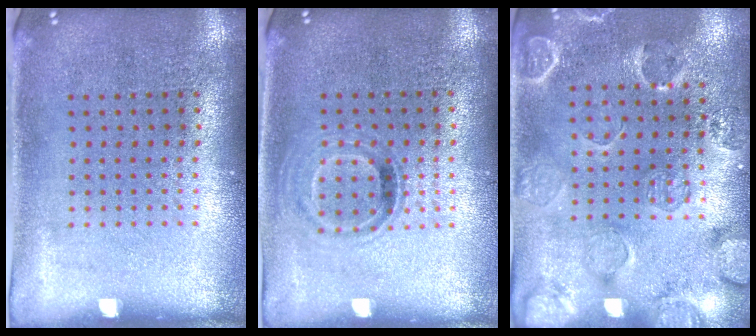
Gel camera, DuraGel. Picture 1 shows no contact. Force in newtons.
{"total": 1.0, "press": 0.8, "slide": 0.5}
{"total": 2.6, "press": 2.0, "slide": 1.7}